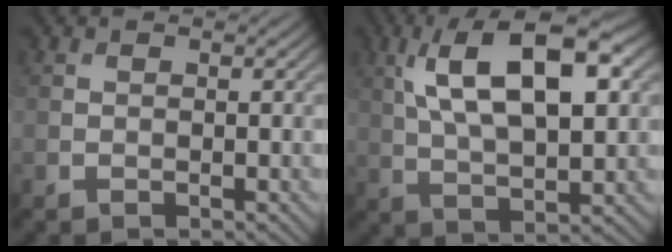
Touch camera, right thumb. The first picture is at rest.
{"total": 14.1, "force": [4.9, 5.7, 11.9], "torque": [-0.214, 0.009, 0.084]}